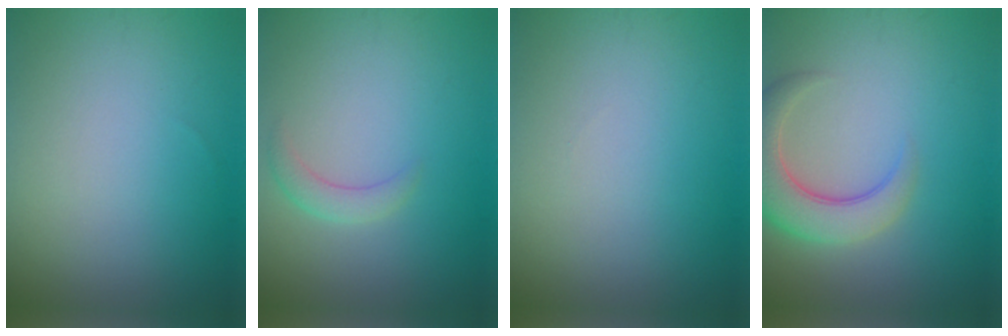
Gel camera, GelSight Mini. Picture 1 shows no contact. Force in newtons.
{"total": 1.7, "press": 1.7, "slide": 0.0}
{"total": 0.0}
{"total": 5.8, "press": 5.8, "slide": 0.5}